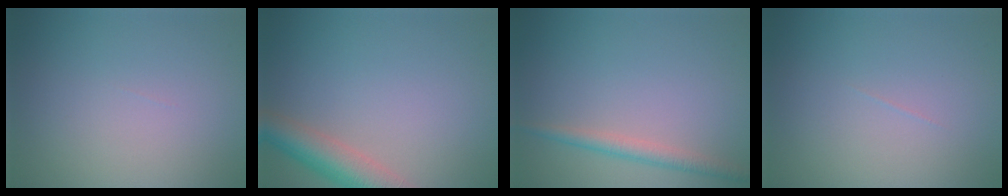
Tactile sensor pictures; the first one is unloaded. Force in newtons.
{"total": 5.2, "press": 5.2, "slide": 0.3}
{"total": 2.1, "press": 2.1, "slide": 0.0}
{"total": 0.0}